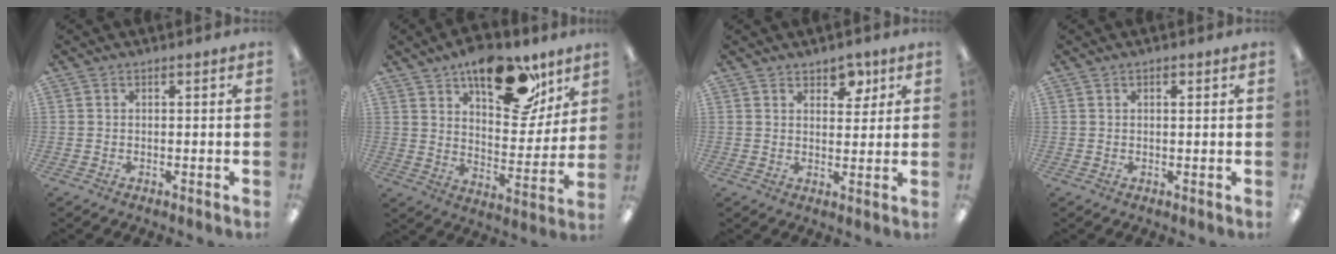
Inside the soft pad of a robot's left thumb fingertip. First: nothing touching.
{"total": 20.8, "force": [13.0, 10.2, 12.7], "torque": [-0.162, -0.071, 0.213]}
{"total": 4.9, "force": [3.4, 2.8, 2.2], "torque": [-0.004, -0.019, 0.053]}
{"total": 0.8, "force": [0.5, 0.3, 0.6], "torque": [-0.005, -0.003, 0.008]}